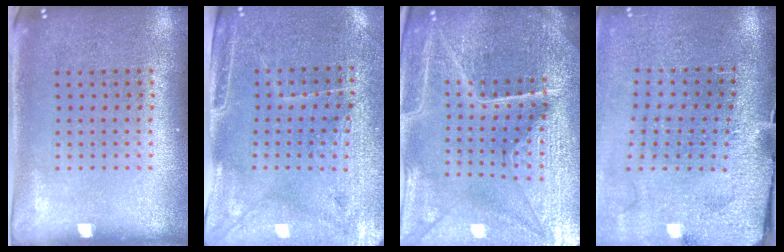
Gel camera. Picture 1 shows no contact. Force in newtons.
{"total": 3.2, "press": 2.9, "slide": 1.2}
{"total": 5.9, "press": 5.4, "slide": 2.4}
{"total": 3.1, "press": 2.9, "slide": 1.3}